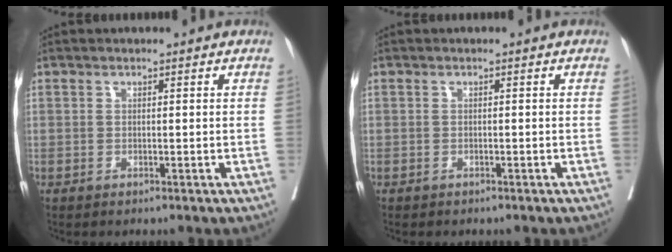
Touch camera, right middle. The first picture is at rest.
{"total": 1.0, "force": [-0.9, 0.5, 0.3], "torque": [-0.012, 0.001, -0.011]}